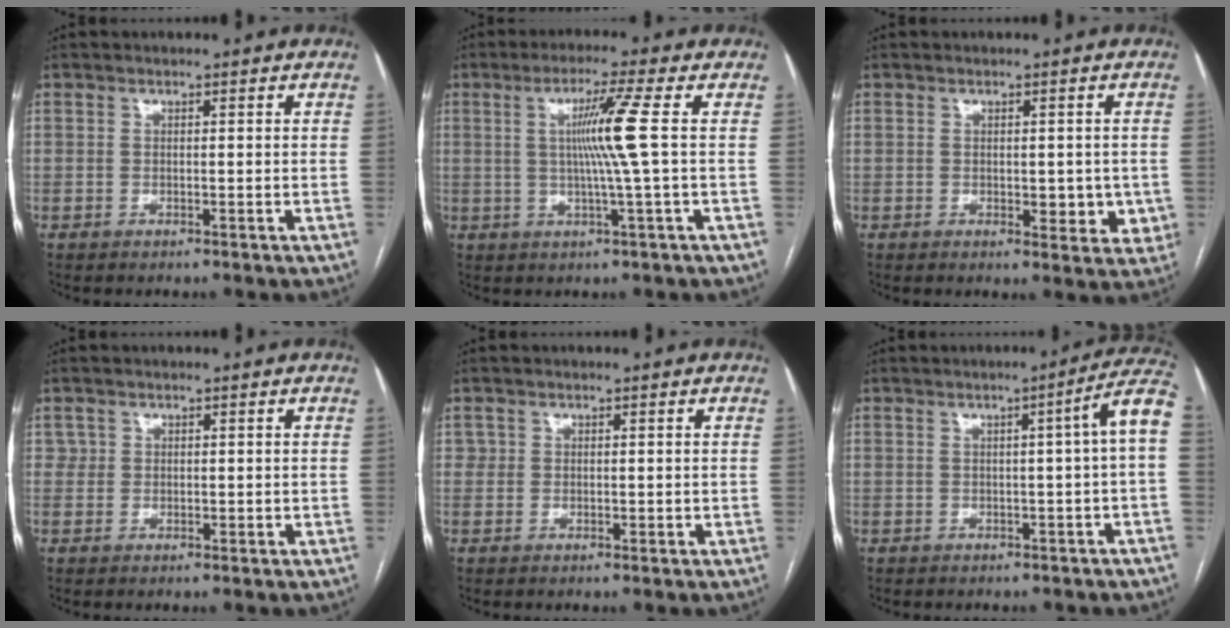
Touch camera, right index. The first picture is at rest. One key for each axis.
{"total": 7.4, "fx": 0.9, "fy": -2.0, "fz": 7.0, "tx": -0.128, "ty": -0.001, "tz": 0.022}
{"total": 5.1, "fx": -0.5, "fy": 2.6, "fz": 4.4, "tx": -0.042, "ty": 0.000, "tz": 0.001}
{"total": 1.6, "fx": 0.8, "fy": 1.4, "fz": 0.1, "tx": 0.013, "ty": -0.001, "tz": 0.007}
{"total": 1.5, "fx": 0.6, "fy": 1.3, "fz": 0.3, "tx": 0.005, "ty": -0.001, "tz": 0.007}
{"total": 6.3, "fx": 0.4, "fy": -0.7, "fz": 6.2, "tx": -0.072, "ty": 0.013, "tz": 0.002}